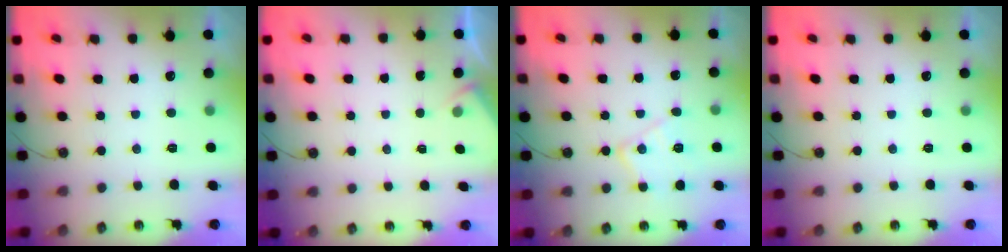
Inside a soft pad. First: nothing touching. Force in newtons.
{"total": 2.2, "press": 2.2, "slide": 0.4}
{"total": 11.0, "press": 11.0, "slide": 0.5}
{"total": 0.0}